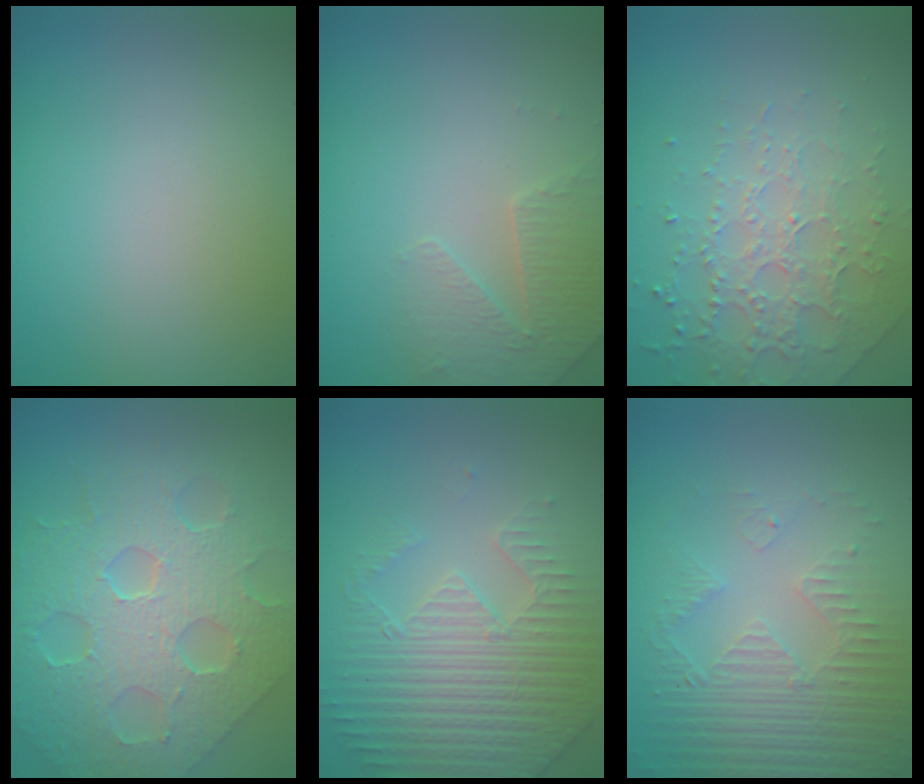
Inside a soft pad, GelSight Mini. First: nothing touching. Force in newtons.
{"total": 2.8, "press": 2.7, "slide": 0.7}
{"total": 3.0, "press": 2.8, "slide": 1.1}
{"total": 9.7, "press": 6.8, "slide": 6.9}
{"total": 5.3, "press": 4.7, "slide": 2.4}
{"total": 5.3, "press": 3.5, "slide": 4.1}